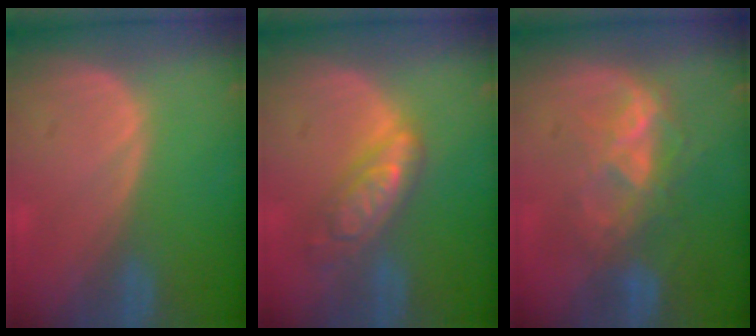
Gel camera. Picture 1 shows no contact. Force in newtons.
{"total": 6.3, "press": 6.3, "slide": 0.4}
{"total": 6.8, "press": 6.7, "slide": 1.5}